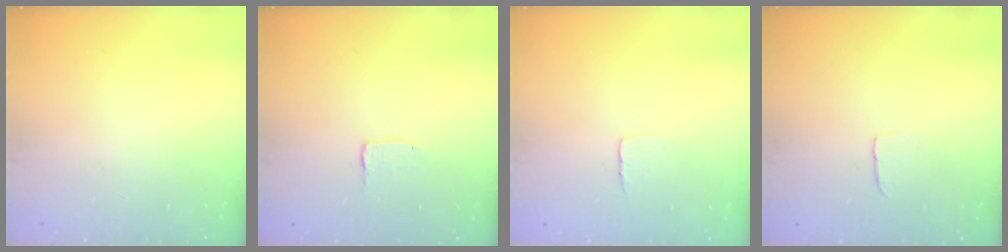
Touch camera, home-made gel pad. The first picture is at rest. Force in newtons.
{"total": 1.3, "press": 1.2, "slide": 0.1}
{"total": 4.1, "press": 4.1, "slide": 0.3}
{"total": 2.4, "press": 2.4, "slide": 0.1}